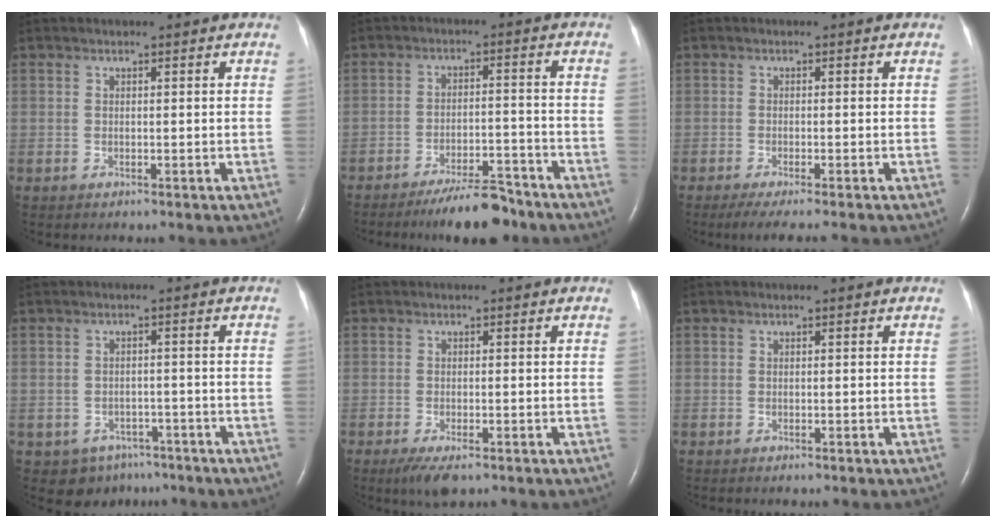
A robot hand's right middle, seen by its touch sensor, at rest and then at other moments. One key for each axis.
{"total": 8.1, "fx": -6.9, "fy": 1.5, "fz": 4.0, "tx": -0.060, "ty": -0.007, "tz": -0.114}
{"total": 5.7, "fx": -4.7, "fy": -0.1, "fz": 3.2, "tx": -0.039, "ty": -0.012, "tz": -0.073}
{"total": 5.3, "fx": -3.5, "fy": 3.9, "fz": 0.7, "tx": -0.001, "ty": 0.013, "tz": -0.042}
{"total": 3.8, "fx": -2.2, "fy": 1.2, "fz": 2.8, "tx": -0.054, "ty": -0.007, "tz": -0.034}
{"total": 0.0}